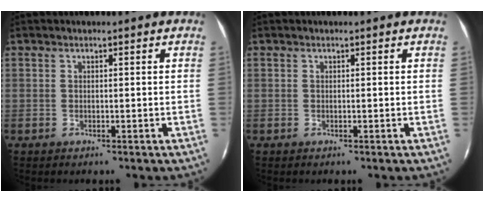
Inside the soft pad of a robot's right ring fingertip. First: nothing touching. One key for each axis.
{"total": 0.0}